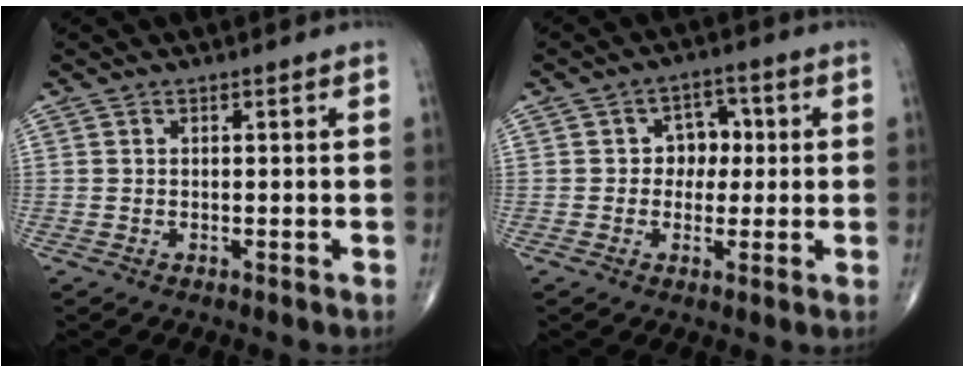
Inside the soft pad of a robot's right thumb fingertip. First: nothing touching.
{"total": 2.5, "force": [-0.1, 2.0, 1.4], "torque": [-0.001, 0.008, -0.009]}